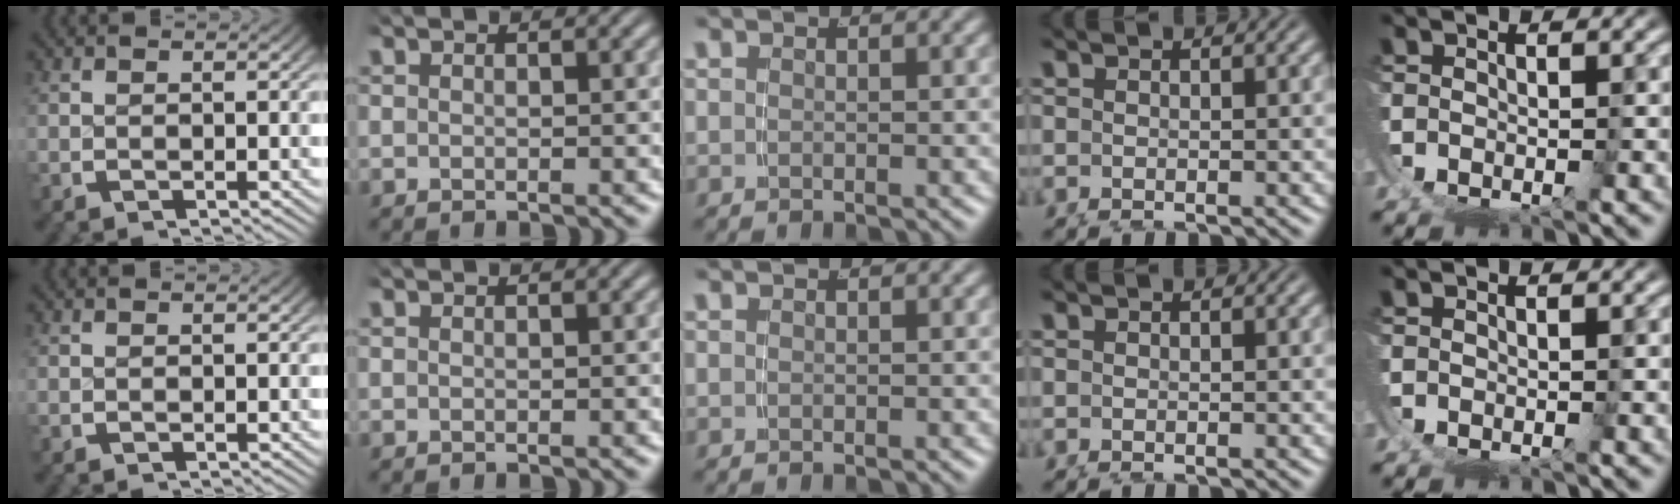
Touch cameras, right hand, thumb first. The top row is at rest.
{}